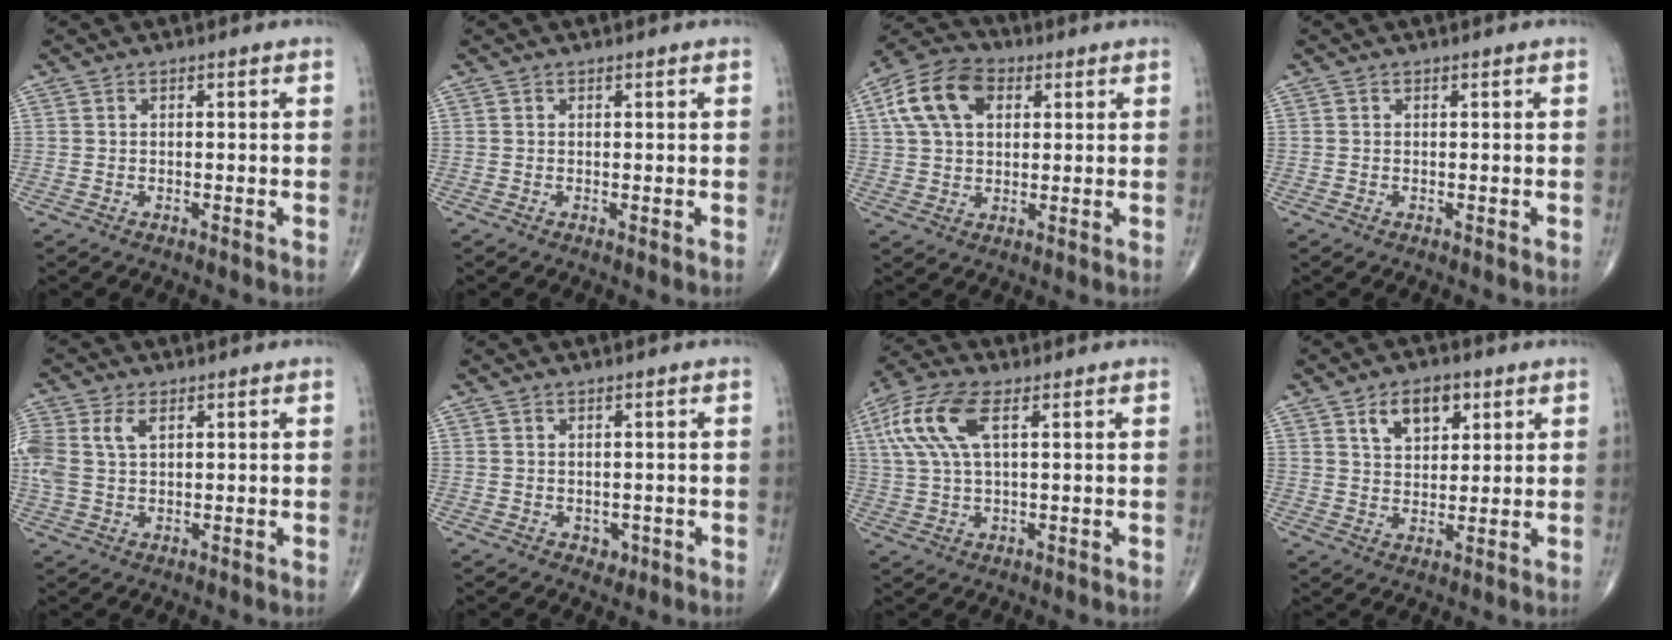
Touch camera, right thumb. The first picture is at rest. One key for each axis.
{"total": 0.0}
{"total": 12.4, "fx": 4.0, "fy": 8.1, "fz": 8.5, "tx": -0.150, "ty": 0.015, "tz": 0.065}
{"total": 0.0}
{"total": 7.8, "fx": 2.4, "fy": 4.6, "fz": 5.8, "tx": -0.153, "ty": 0.012, "tz": 0.051}
{"total": 1.7, "fx": -0.2, "fy": 1.5, "fz": 0.8, "tx": -0.005, "ty": 0.000, "tz": 0.002}
{"total": 11.4, "fx": 3.8, "fy": 4.7, "fz": 9.6, "tx": -0.229, "ty": 0.014, "tz": 0.075}
{"total": 8.1, "fx": 3.9, "fy": 4.9, "fz": 5.1, "tx": -0.057, "ty": -0.016, "tz": 0.065}